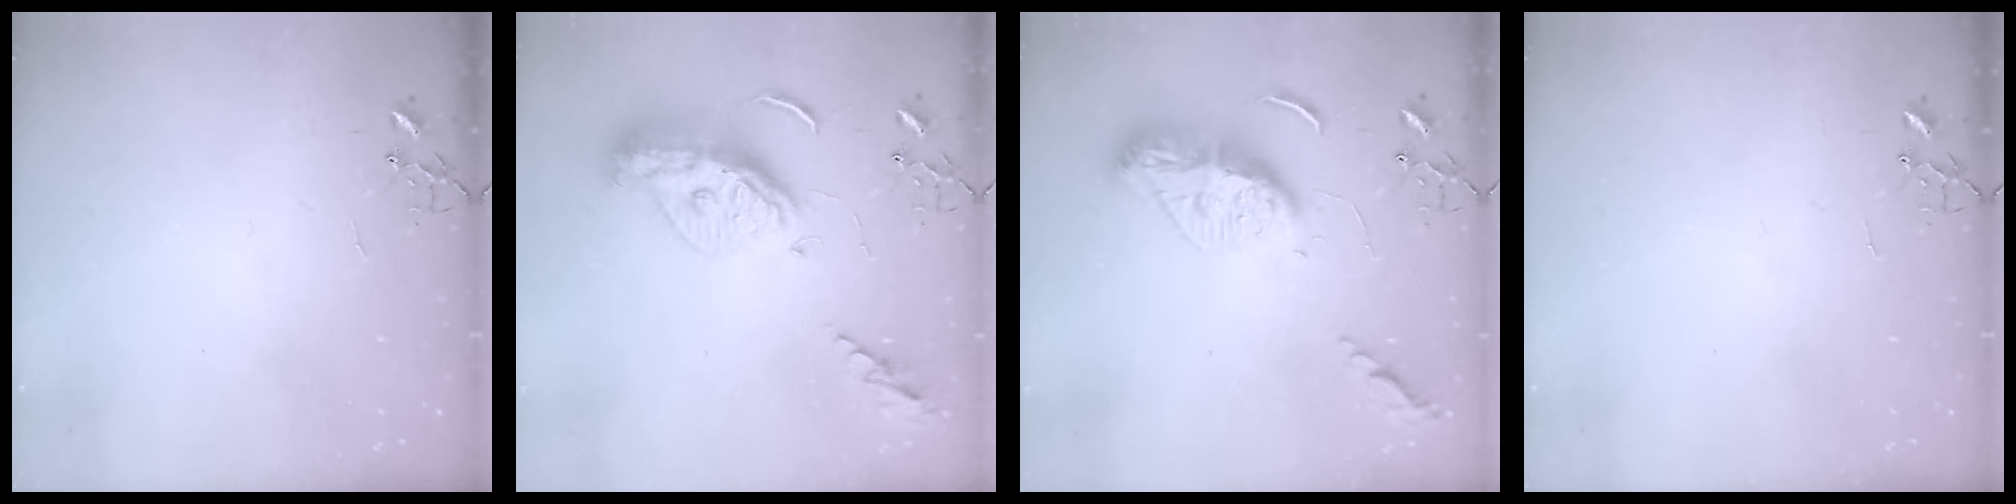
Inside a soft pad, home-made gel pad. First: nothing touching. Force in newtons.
{"total": 14.7, "press": 14.6, "slide": 1.6}
{"total": 13.7, "press": 13.7, "slide": 1.4}
{"total": 0.0}